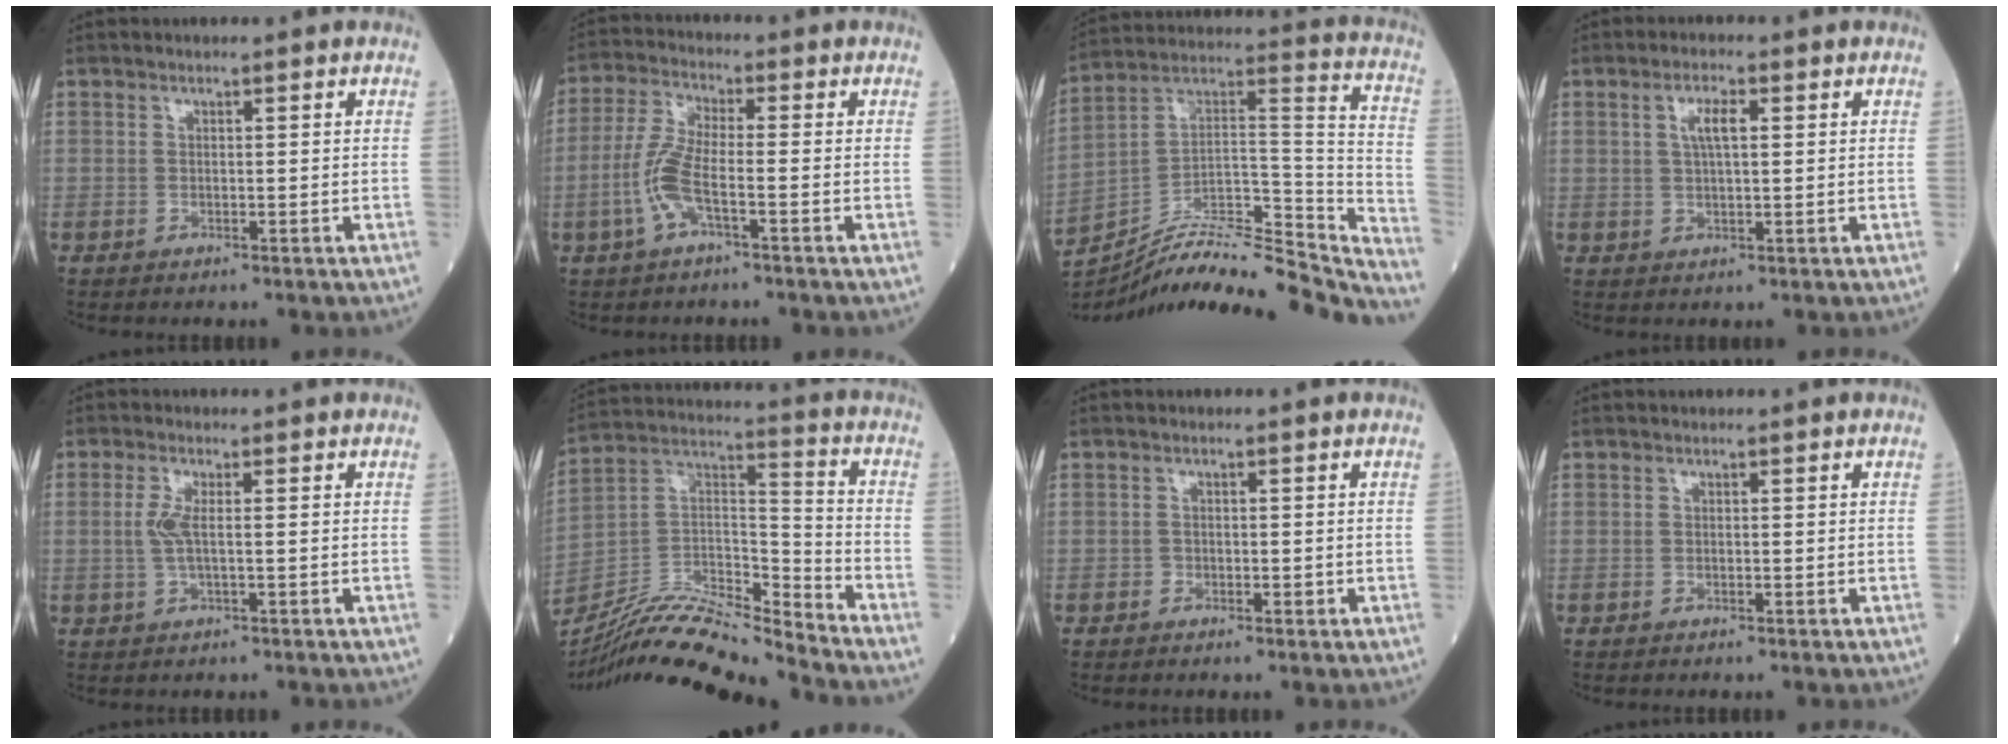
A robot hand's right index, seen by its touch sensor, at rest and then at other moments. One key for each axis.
{"total": 6.9, "fx": -2.3, "fy": 1.3, "fz": 6.3, "tx": -0.148, "ty": 0.004, "tz": -0.051}
{"total": 31.1, "fx": -28.1, "fy": 4.6, "fz": 12.5, "tx": -0.158, "ty": 0.011, "tz": -0.418}
{"total": 3.6, "fx": 1.1, "fy": 0.9, "fz": 3.3, "tx": -0.064, "ty": 0.006, "tz": 0.021}
{"total": 3.0, "fx": 0.1, "fy": 0.5, "fz": 2.9, "tx": -0.068, "ty": -0.003, "tz": 0.001}
{"total": 17.9, "fx": -16.9, "fy": 0.1, "fz": 5.7, "tx": -0.102, "ty": 0.034, "tz": -0.309}
{"total": 0.9, "fx": -0.3, "fy": 0.7, "fz": 0.4, "tx": -0.001, "ty": 0.002, "tz": -0.006}
{"total": 0.0}